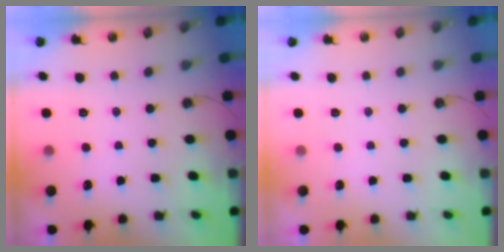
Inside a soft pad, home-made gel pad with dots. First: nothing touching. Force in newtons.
{"total": 0.0}